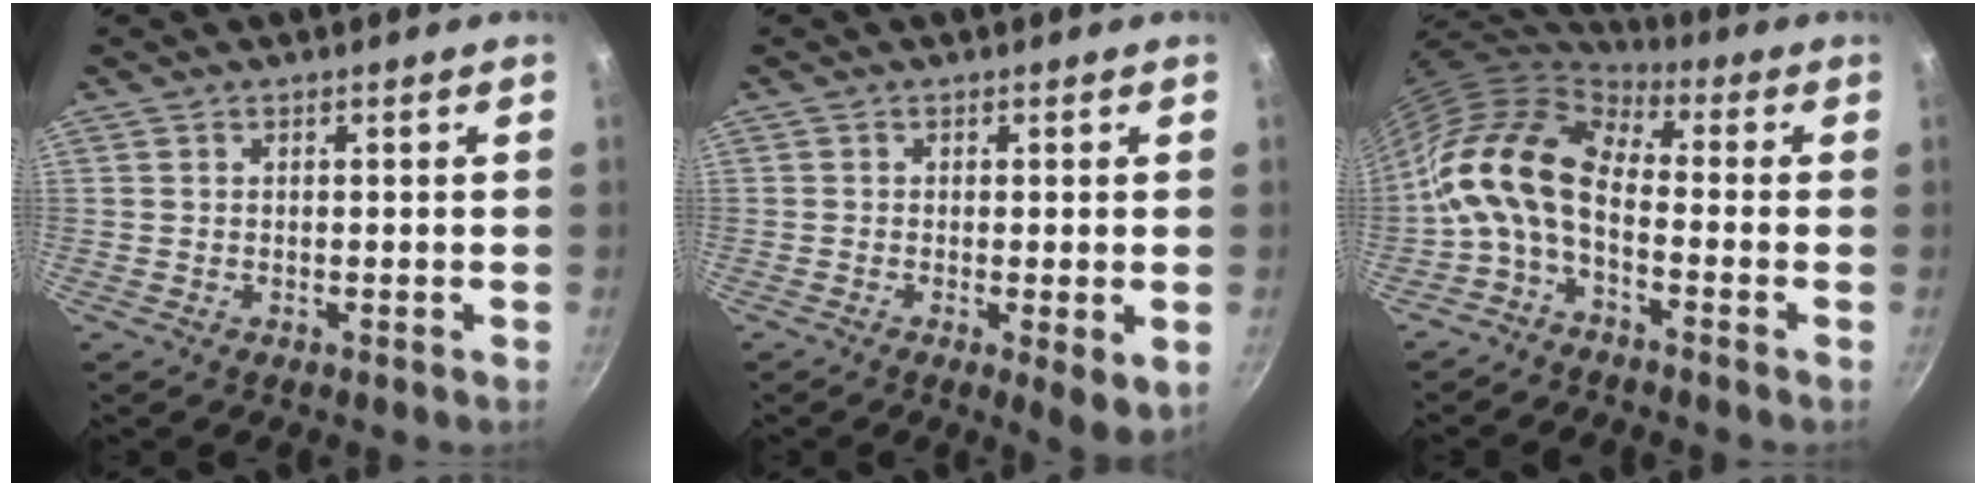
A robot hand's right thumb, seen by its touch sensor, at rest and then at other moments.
{"total": 4.8, "force": [-1.1, 1.1, 4.5], "torque": [-0.077, -0.016, -0.021]}
{"total": 12.8, "force": [-2.8, 6.7, 10.6], "torque": [-0.209, 0.064, -0.073]}